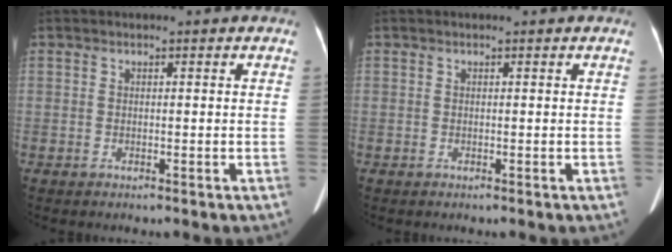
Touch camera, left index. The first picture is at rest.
{"total": 0.0}